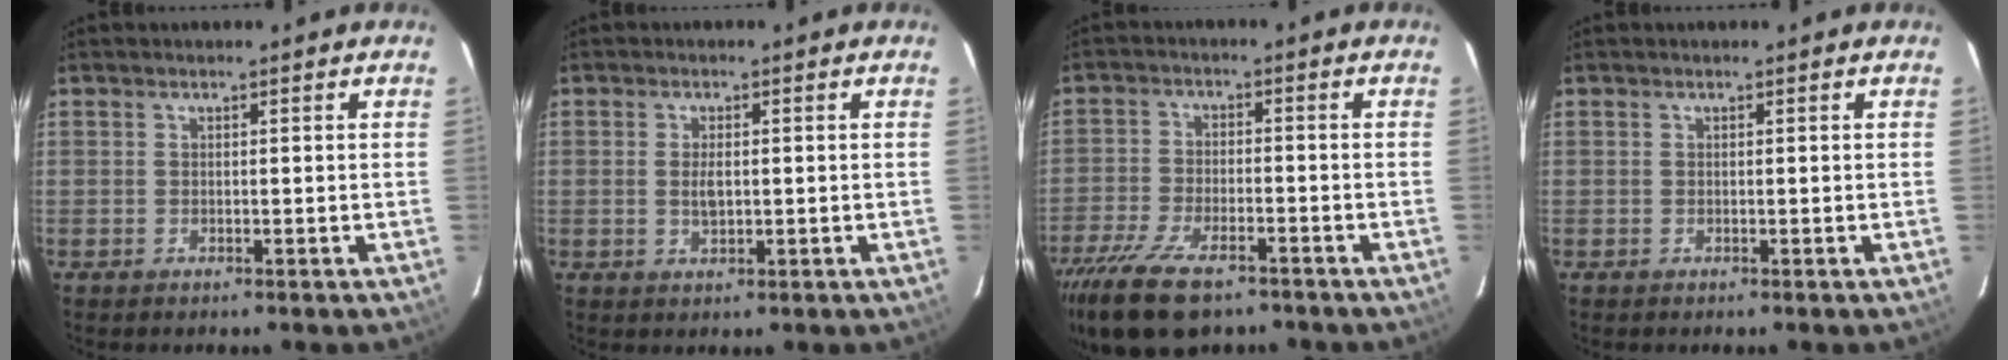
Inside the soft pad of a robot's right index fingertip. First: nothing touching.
{"total": 2.8, "force": [0.0, 1.4, 2.5], "torque": [-0.046, -0.002, 0.001]}
{"total": 13.7, "force": [-9.8, 5.4, 7.9], "torque": [-0.185, -0.032, -0.179]}
{"total": 0.0}